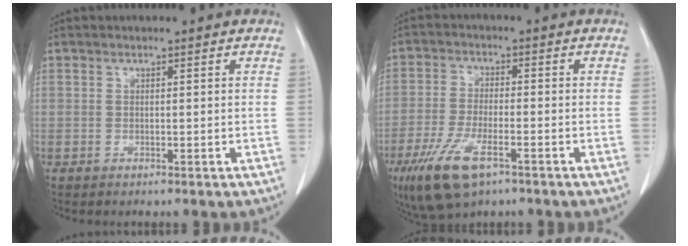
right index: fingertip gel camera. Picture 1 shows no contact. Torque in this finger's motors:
{"motor_torque": [1.52, -0.62, 0.54, 0.17]}